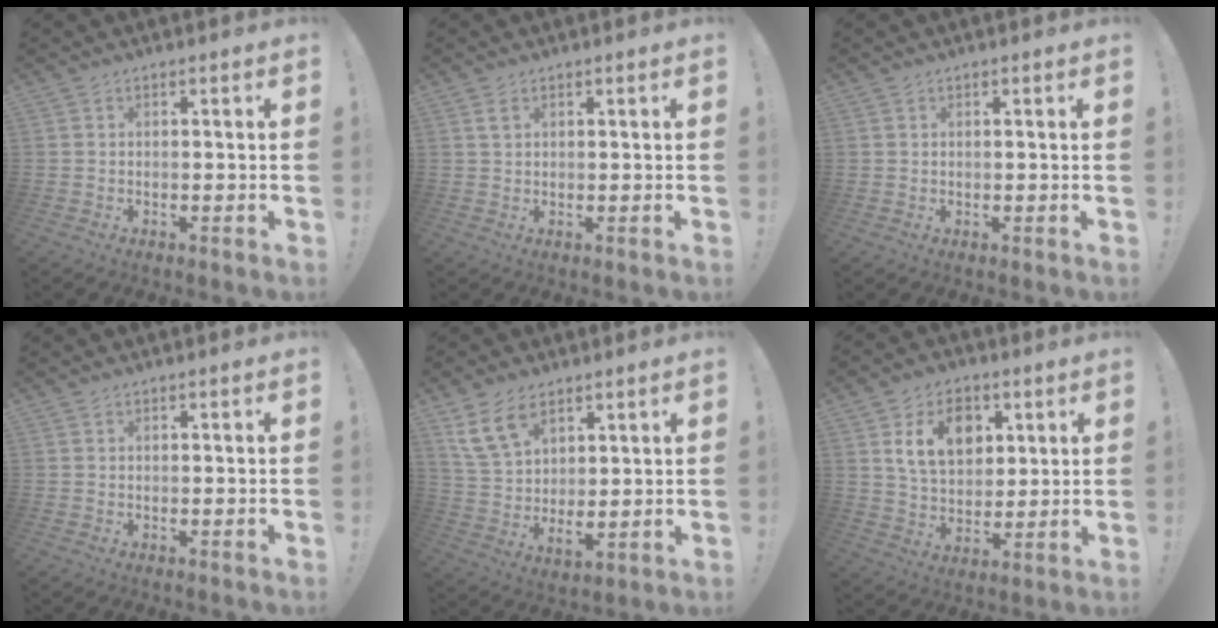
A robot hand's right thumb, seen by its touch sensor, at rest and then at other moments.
{"total": 2.1, "force": [1.1, 1.2, 1.4], "torque": [-0.016, -0.004, 0.017]}
{"total": 1.3, "force": [0.4, 1.2, 0.1], "torque": [0.009, -0.006, 0.005]}
{"total": 0.0}
{"total": 10.8, "force": [7.0, 5.7, 5.9], "torque": [-0.126, -0.035, 0.140]}
{"total": 14.2, "force": [5.9, 10.3, 7.9], "torque": [-0.120, -0.011, 0.112]}